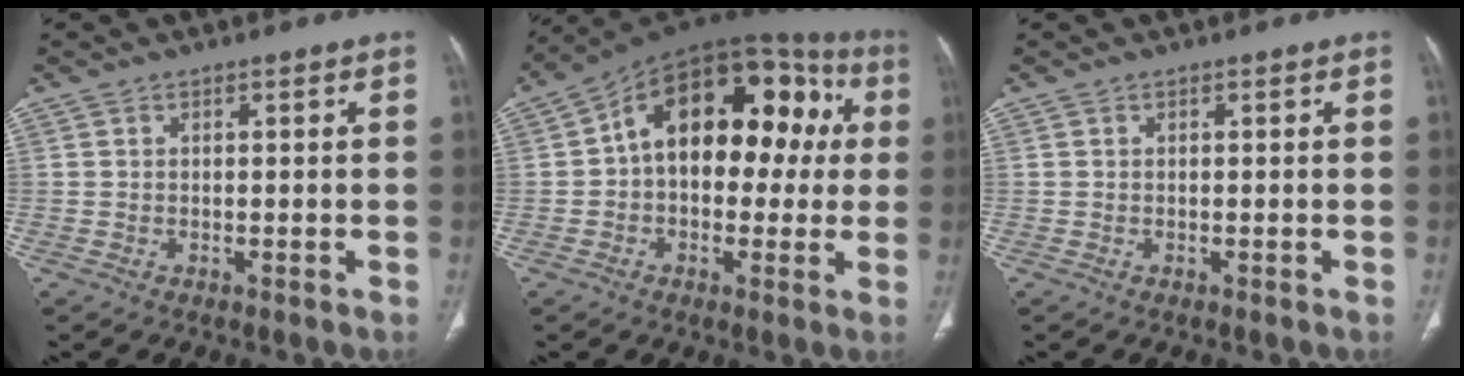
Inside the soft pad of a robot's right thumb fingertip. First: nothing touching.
{"total": 21.0, "force": [2.7, 12.9, 16.4], "torque": [-0.194, 0.053, 0.028]}
{"total": 0.0}